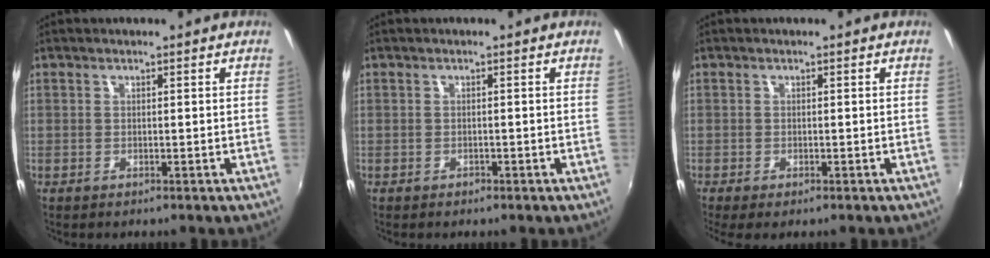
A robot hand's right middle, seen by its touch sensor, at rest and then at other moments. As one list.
[{"total": 0.8, "force": [-0.7, 0.5, 0.2], "torque": [-0.005, 0.000, -0.009]}, {"total": 2.4, "force": [-1.6, 0.6, 1.7], "torque": [-0.032, -0.012, -0.023]}]